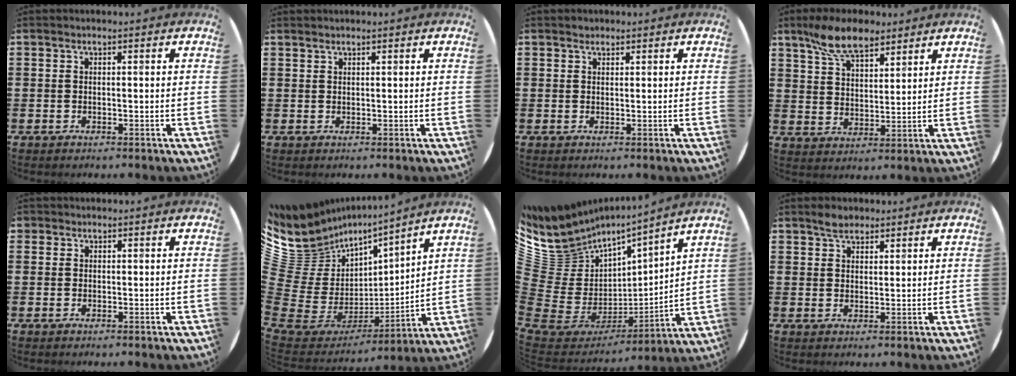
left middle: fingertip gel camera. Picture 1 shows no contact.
{"total": 0.5, "force": [0.5, 0.0, -0.1], "torque": [0.002, 0.003, 0.010]}
{"total": 0.7, "force": [0.6, 0.3, -0.1], "torque": [0.010, 0.000, 0.010]}
{"total": 8.4, "force": [6.6, 3.4, 3.9], "torque": [-0.086, -0.008, 0.122]}
{"total": 0.5, "force": [0.4, 0.4, -0.1], "torque": [0.002, 0.005, 0.007]}
{"total": 8.7, "force": [5.3, 6.9, 0.3], "torque": [-0.077, -0.061, 0.102]}
{"total": 7.8, "force": [3.9, 6.8, -0.3], "torque": [-0.055, -0.055, 0.077]}
{"total": 2.5, "force": [2.2, 1.1, 0.5], "torque": [-0.012, 0.006, 0.042]}